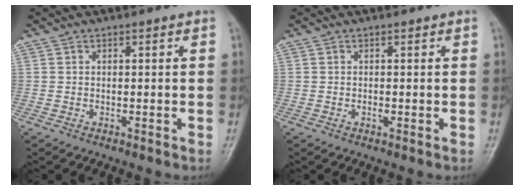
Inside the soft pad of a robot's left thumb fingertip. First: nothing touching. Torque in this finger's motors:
{"motor_torque": [0.00, 0.00, 0.26, 0.06, 0.00]}